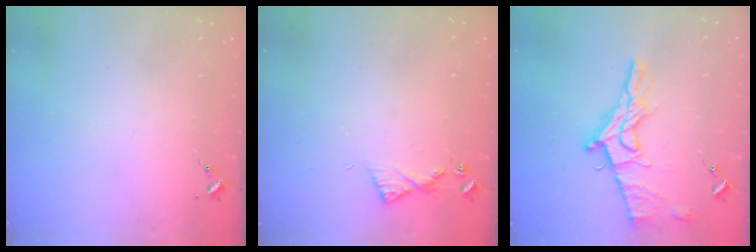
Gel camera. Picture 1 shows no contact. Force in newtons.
{"total": 6.1, "press": 6.1, "slide": 0.6}
{"total": 15.6, "press": 15.5, "slide": 1.6}